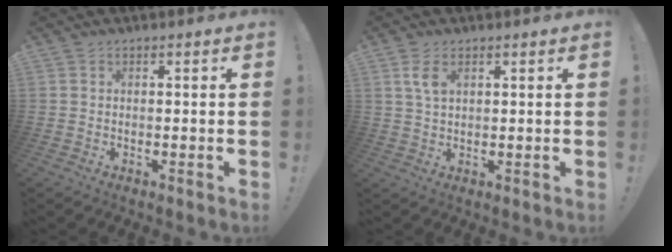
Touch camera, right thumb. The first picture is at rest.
{"total": 4.8, "force": [2.1, 2.2, 3.7], "torque": [-0.062, -0.006, 0.037]}